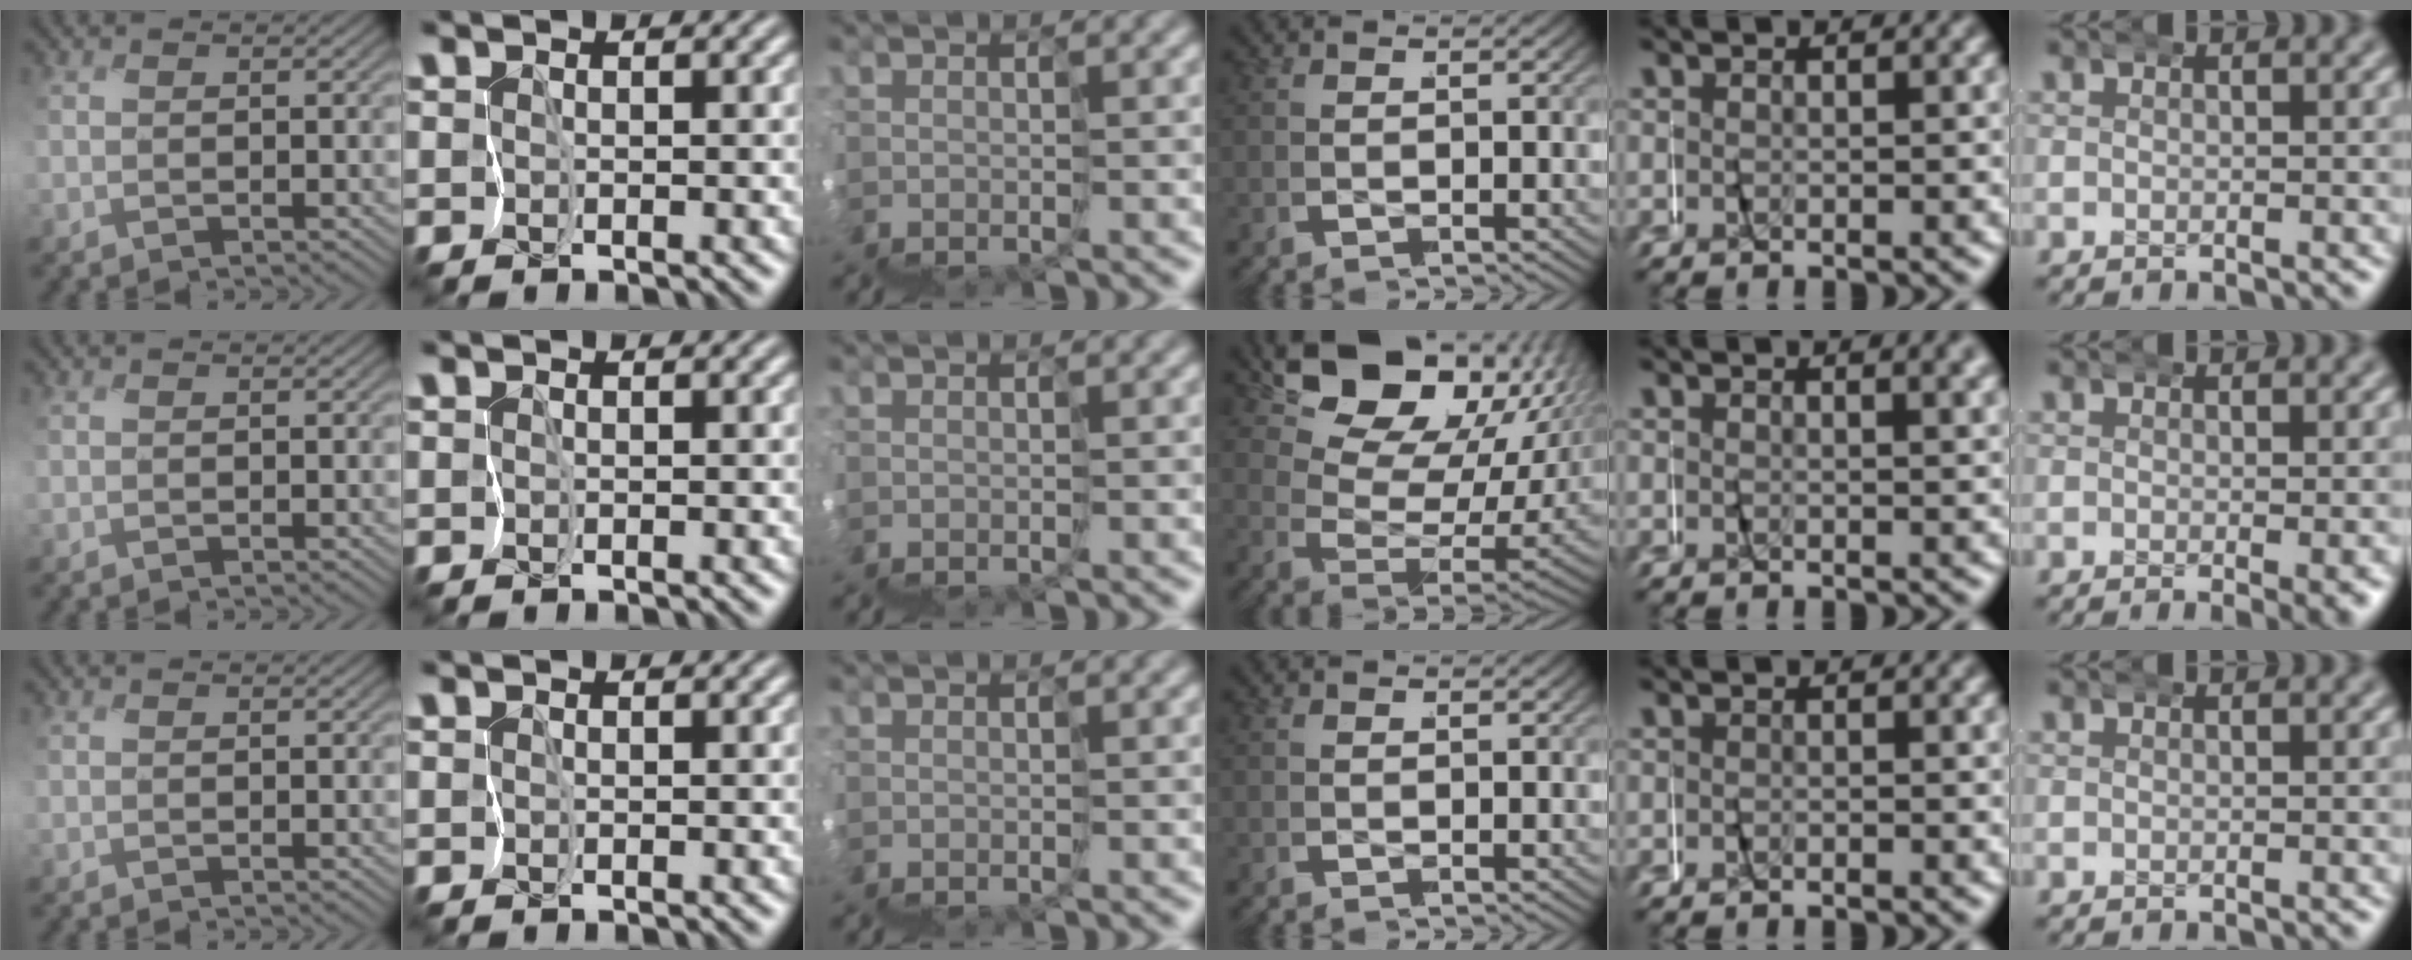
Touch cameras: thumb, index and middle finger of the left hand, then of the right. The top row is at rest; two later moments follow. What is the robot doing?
{"motion": "wrap", "object": "napkin"}